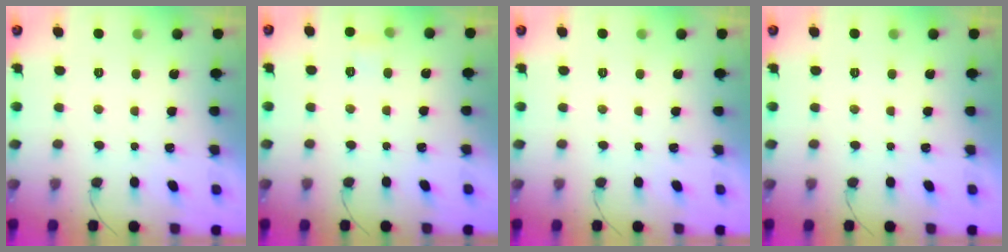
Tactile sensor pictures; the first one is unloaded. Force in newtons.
{"total": 2.6, "press": 2.4, "slide": 1.0}
{"total": 0.0}
{"total": 0.0}